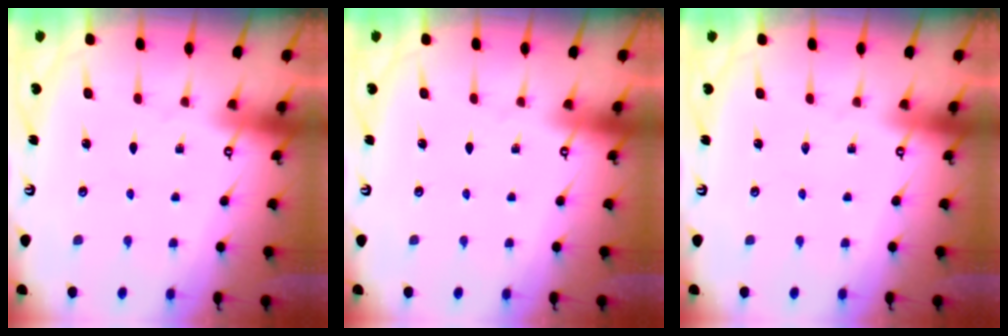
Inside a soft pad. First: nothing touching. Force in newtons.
{"total": 0.0}
{"total": 0.0}